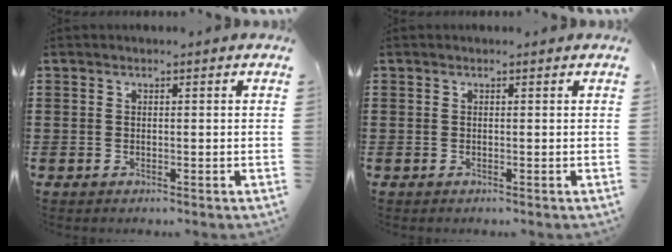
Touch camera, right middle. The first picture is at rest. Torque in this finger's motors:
{"motor_torque": [-0.13, -0.18, 0.00, 0.01]}